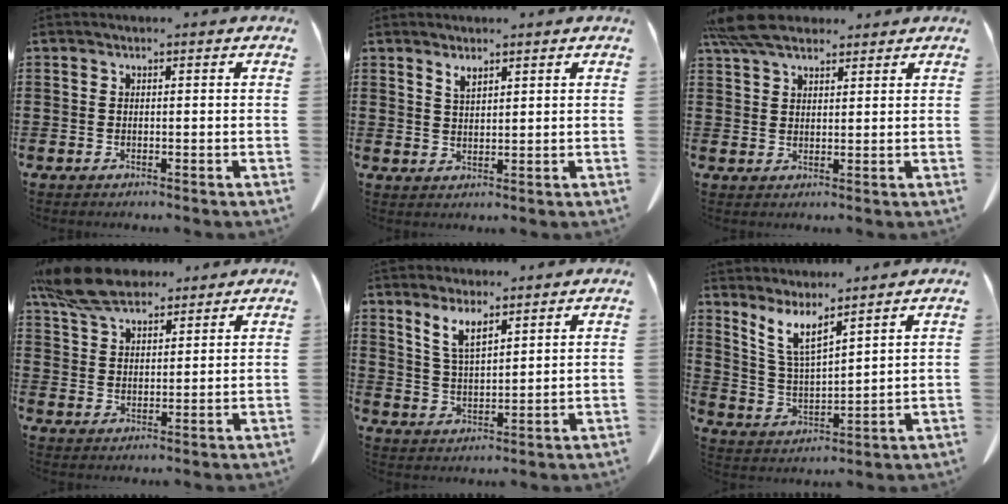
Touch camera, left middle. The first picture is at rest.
{"total": 2.1, "force": [1.7, 0.5, 1.1], "torque": [-0.025, -0.001, 0.033]}
{"total": 6.7, "force": [5.5, 2.1, 3.2], "torque": [-0.079, -0.004, 0.105]}
{"total": 9.3, "force": [7.6, 3.2, 4.2], "torque": [-0.108, -0.010, 0.147]}
{"total": 6.2, "force": [4.4, 2.0, 3.8], "torque": [-0.087, -0.008, 0.080]}
{"total": 6.4, "force": [4.8, 0.9, 4.1], "torque": [-0.096, -0.028, 0.086]}